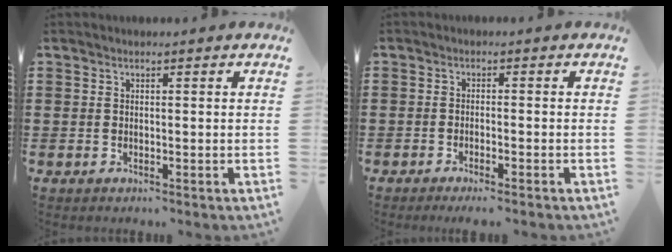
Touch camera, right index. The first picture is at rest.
{"total": 1.4, "force": [-1.2, -0.1, 0.7], "torque": [-0.012, -0.001, -0.022]}